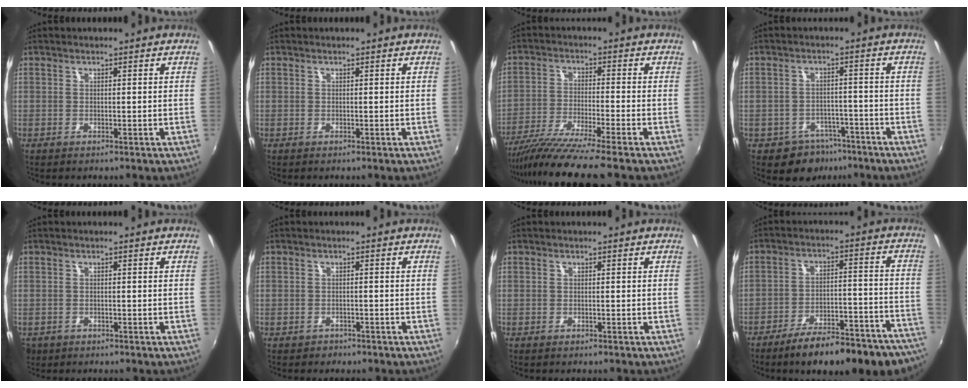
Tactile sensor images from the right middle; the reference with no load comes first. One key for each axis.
{"total": 0.0}
{"total": 11.0, "fx": -9.3, "fy": -1.4, "fz": 5.6, "tx": -0.117, "ty": -0.030, "tz": -0.168}
{"total": 7.0, "fx": -4.7, "fy": 5.0, "fz": 1.3, "tx": -0.032, "ty": 0.018, "tz": -0.056}
{"total": 3.4, "fx": -1.6, "fy": 2.7, "fz": 1.3, "tx": -0.032, "ty": -0.008, "tz": -0.023}
{"total": 1.9, "fx": -1.3, "fy": 1.4, "fz": 0.1, "tx": -0.007, "ty": 0.001, "tz": -0.018}
{"total": 0.0}
{"total": 20.4, "fx": -16.8, "fy": 4.9, "fz": 10.4, "tx": -0.148, "ty": -0.009, "tz": -0.219}